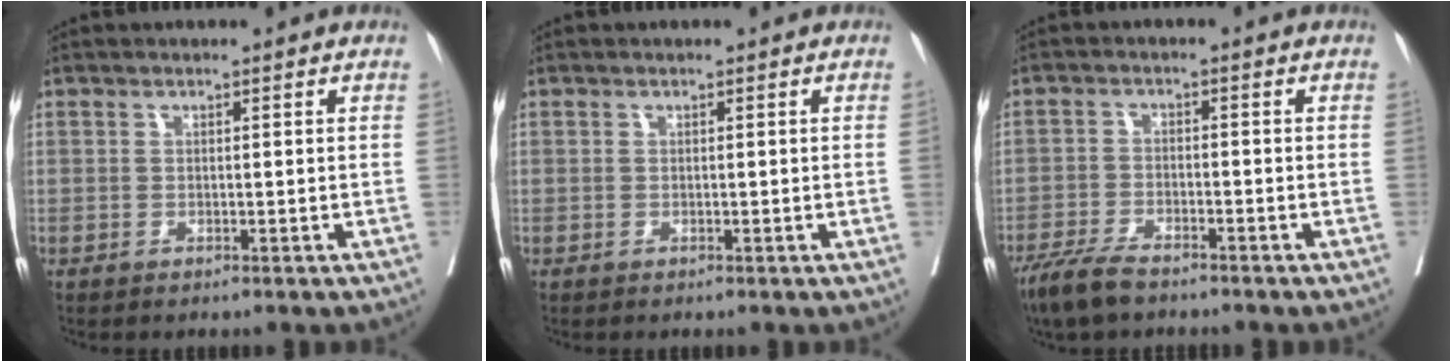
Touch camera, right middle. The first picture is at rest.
{"total": 0.0}
{"total": 5.3, "force": [-4.4, 1.1, 2.7], "torque": [-0.055, -0.009, -0.084]}